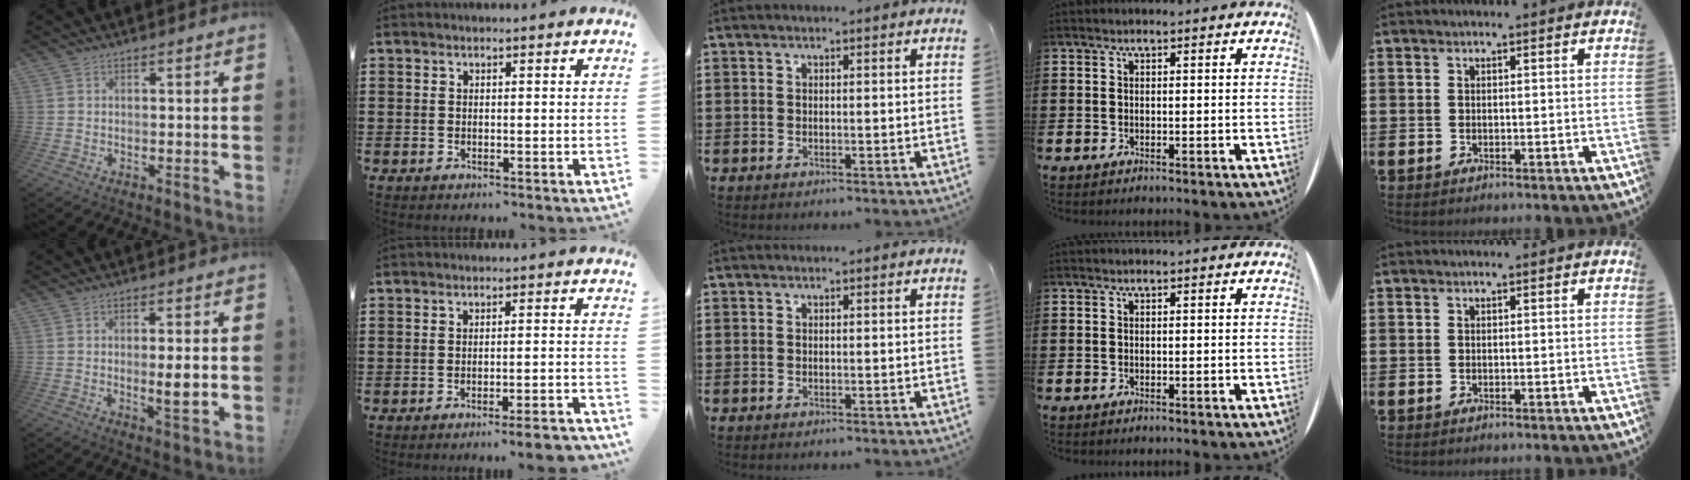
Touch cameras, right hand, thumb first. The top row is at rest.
{"thumb": {"total": 5.9, "force": [-0.2, 0.9, 5.8], "torque": [-0.081, -0.010, -0.006]}, "index": {"total": 3.4, "force": [-2.8, -0.3, 2.0], "torque": [-0.031, -0.009, -0.051]}}